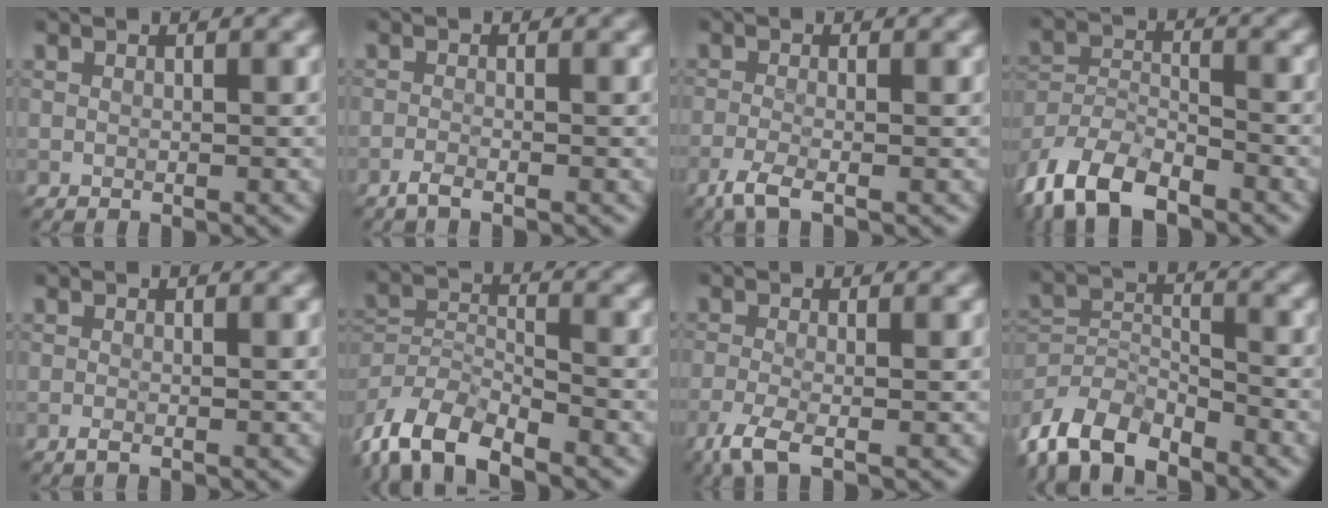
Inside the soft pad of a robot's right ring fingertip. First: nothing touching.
{"total": 1.3, "force": [-0.9, 0.3, 0.9], "torque": [-0.015, 0.000, -0.024]}
{"total": 2.7, "force": [-1.6, 0.7, 2.1], "torque": [-0.041, -0.007, -0.044]}
{"total": 8.7, "force": [-6.3, 3.8, 4.6], "torque": [-0.088, -0.004, -0.130]}
{"total": 0.8, "force": [-0.5, 0.2, 0.6], "torque": [-0.012, -0.002, -0.010]}
{"total": 8.2, "force": [-5.7, 3.5, 4.8], "torque": [-0.088, -0.005, -0.120]}
{"total": 3.4, "force": [-1.9, 0.9, 2.6], "torque": [-0.054, -0.009, -0.049]}
{"total": 8.0, "force": [-6.1, 3.4, 3.9], "torque": [-0.078, -0.006, -0.127]}